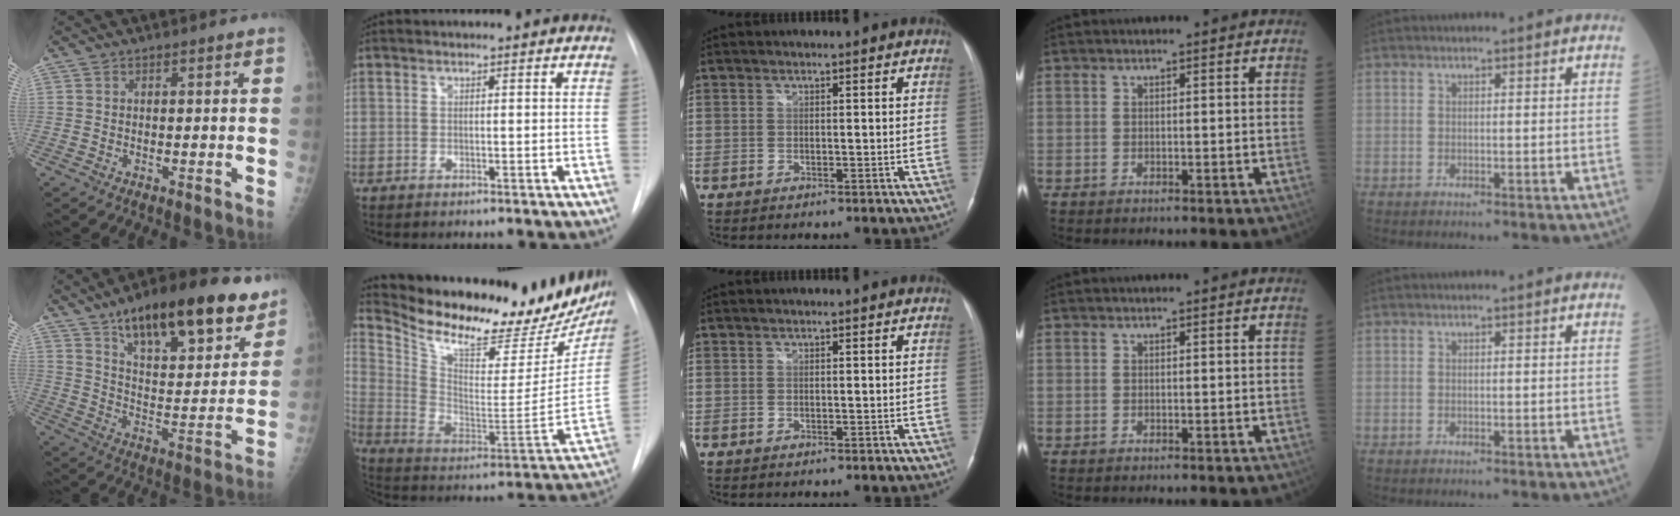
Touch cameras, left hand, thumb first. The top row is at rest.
{"thumb": {"total": 24.8, "force": [16.1, 9.2, 16.5], "torque": [-0.203, -0.050, 0.249]}, "index": {"total": 29.5, "force": [24.0, 8.2, 15.1], "torque": [-0.253, -0.044, 0.342]}}